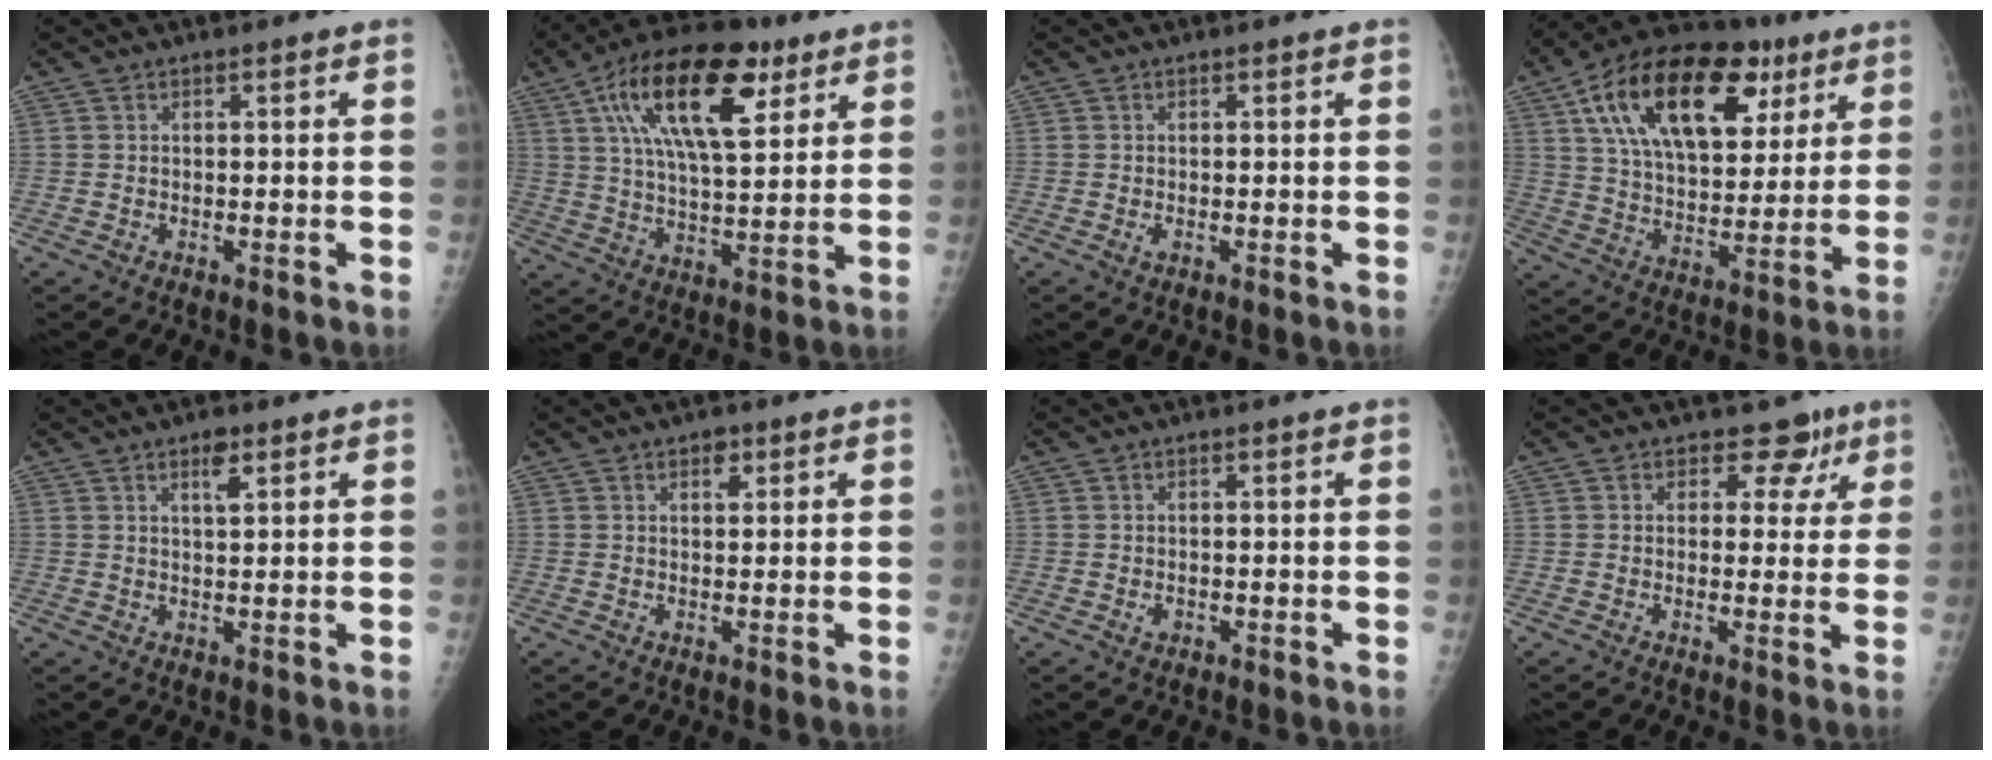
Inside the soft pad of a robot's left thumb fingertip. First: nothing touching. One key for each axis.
{"total": 20.3, "fx": 8.9, "fy": 8.9, "fz": 15.9, "tx": -0.253, "ty": -0.012, "tz": 0.148}
{"total": 0.8, "fx": -0.2, "fy": 0.5, "fz": 0.6, "tx": -0.014, "ty": -0.003, "tz": -0.004}
{"total": 26.8, "fx": 12.0, "fy": 14.5, "fz": 19.0, "tx": -0.289, "ty": 0.000, "tz": 0.197}
{"total": 3.2, "fx": 1.9, "fy": 1.2, "fz": 2.3, "tx": -0.029, "ty": -0.010, "tz": 0.030}
{"total": 2.4, "fx": 1.3, "fy": 1.5, "fz": 1.4, "tx": -0.007, "ty": -0.004, "tz": 0.018}
{"total": 1.1, "fx": -0.2, "fy": 0.9, "fz": 0.6, "tx": -0.006, "ty": 0.000, "tz": -0.002}
{"total": 6.0, "fx": 3.6, "fy": 4.5, "fz": 1.7, "tx": 0.020, "ty": -0.011, "tz": 0.035}